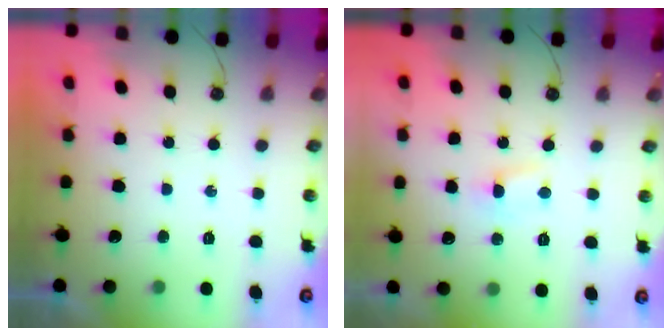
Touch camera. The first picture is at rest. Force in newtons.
{"total": 3.4, "press": 3.3, "slide": 0.4}